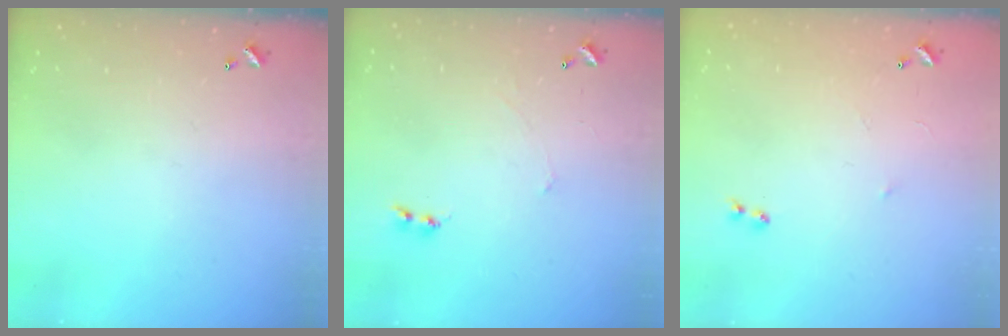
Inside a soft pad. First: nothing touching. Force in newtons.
{"total": 1.6, "press": 1.5, "slide": 0.5}
{"total": 6.4, "press": 6.4, "slide": 1.0}